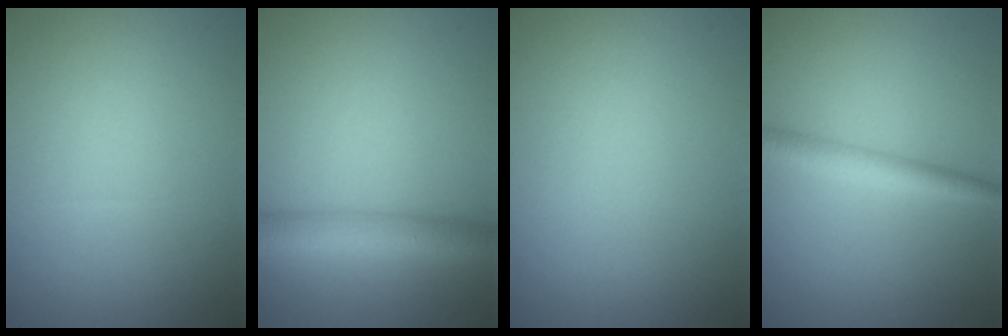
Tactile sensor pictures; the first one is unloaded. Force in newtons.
{"total": 4.5, "press": 4.4, "slide": 0.2}
{"total": 0.0}
{"total": 2.5, "press": 2.5, "slide": 0.0}